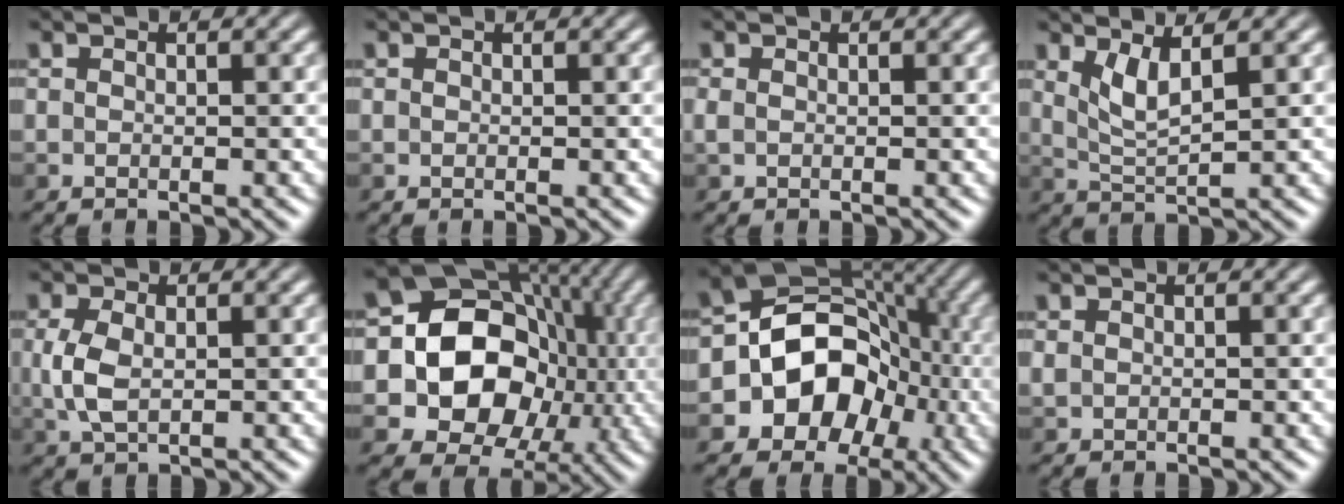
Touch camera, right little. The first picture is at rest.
{"total": 0.0}
{"total": 0.7, "force": [0.0, 0.5, 0.5], "torque": [-0.012, 0.004, 0.001]}
{"total": 2.3, "force": [1.3, 0.3, 1.8], "torque": [-0.045, -0.006, 0.035]}
{"total": 2.9, "force": [0.1, 1.8, 2.3], "torque": [-0.061, 0.004, 0.005]}
{"total": 16.5, "force": [-0.4, 14.0, 8.8], "torque": [-0.161, 0.006, -0.019]}
{"total": 11.7, "force": [-2.3, 9.6, 6.3], "torque": [-0.076, 0.008, -0.067]}
{"total": 0.7, "force": [0.1, 0.7, 0.2], "torque": [-0.002, 0.000, 0.007]}